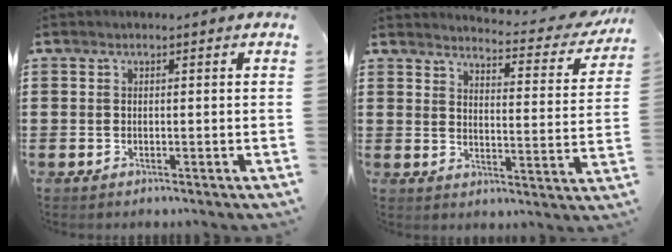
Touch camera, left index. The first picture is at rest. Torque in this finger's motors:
{"motor_torque": [1.68, 0.37, 0.35, 0.04]}